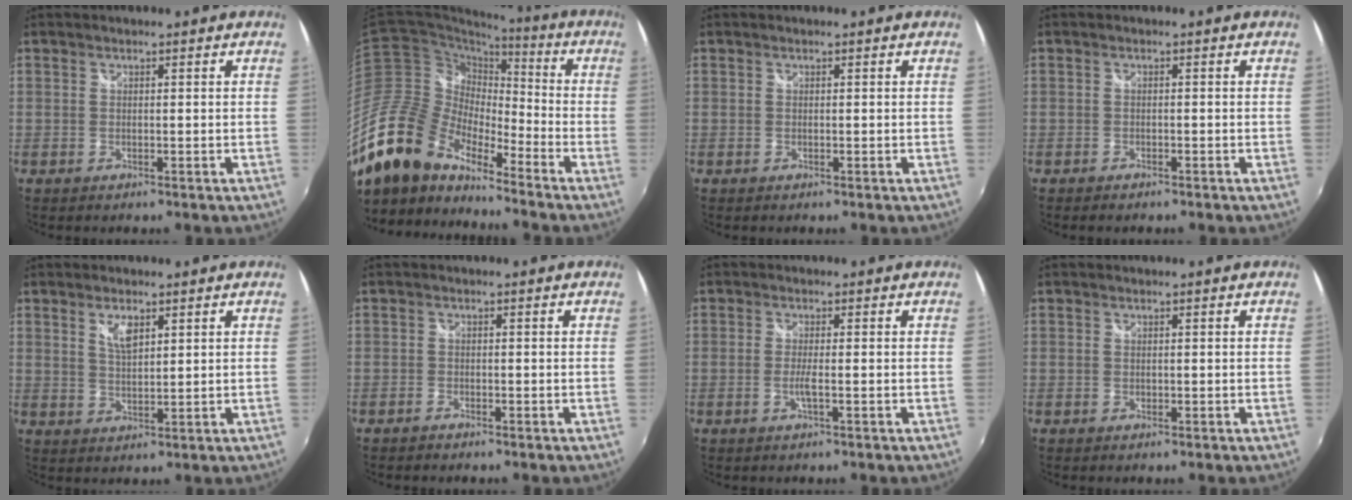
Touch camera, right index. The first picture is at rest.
{"total": 21.7, "force": [-17.5, 9.2, 8.9], "torque": [-0.189, -0.015, -0.335]}
{"total": 0.0}
{"total": 1.6, "force": [-1.4, 0.6, 0.5], "torque": [-0.014, -0.006, -0.025]}
{"total": 3.8, "force": [2.0, 1.5, 2.9], "torque": [-0.050, -0.002, 0.035]}
{"total": 1.2, "force": [-1.0, 0.5, 0.1], "torque": [-0.008, -0.001, -0.022]}
{"total": 2.1, "force": [-0.8, -0.2, 1.9], "torque": [-0.039, -0.005, -0.015]}
{"total": 0.0}